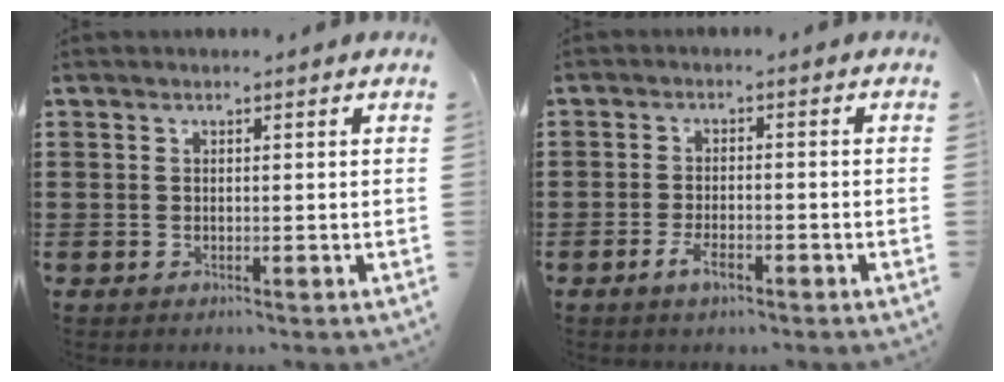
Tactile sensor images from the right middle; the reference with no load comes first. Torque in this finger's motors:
{"motor_torque": [1.02, -0.28, 0.07, 0.04]}